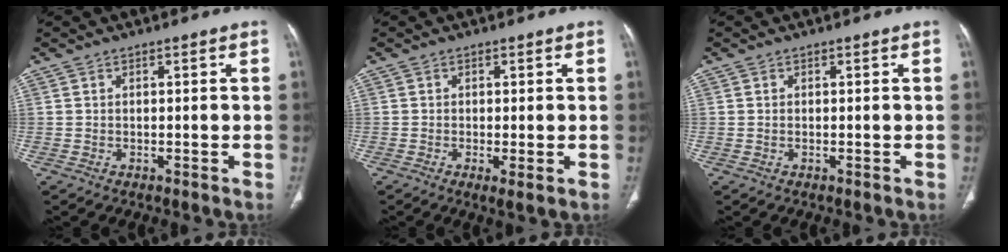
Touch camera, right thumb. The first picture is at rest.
{"total": 2.1, "force": [-0.5, 0.2, 2.0], "torque": [-0.046, -0.010, -0.011]}
{"total": 0.0}